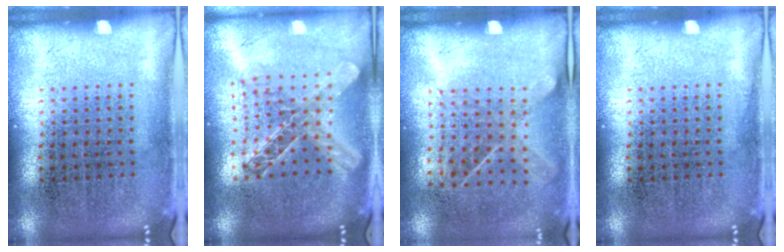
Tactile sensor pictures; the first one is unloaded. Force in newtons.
{"total": 2.0, "press": 1.7, "slide": 1.1}
{"total": 1.3, "press": 1.0, "slide": 0.8}
{"total": 0.0}